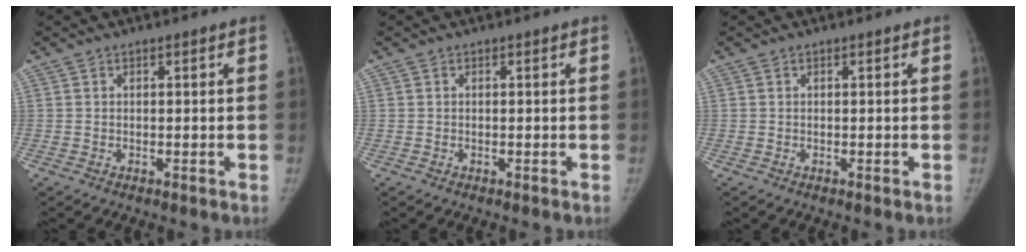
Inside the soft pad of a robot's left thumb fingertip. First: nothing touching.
{"total": 0.0}
{"total": 0.0}